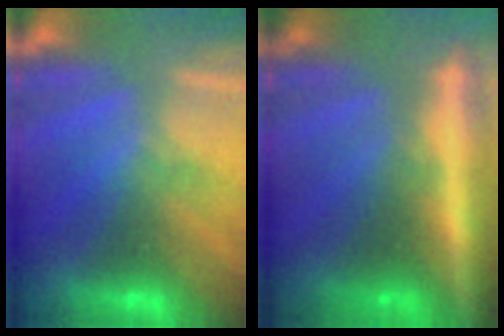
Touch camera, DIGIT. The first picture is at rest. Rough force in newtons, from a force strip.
{"total": 9.0}